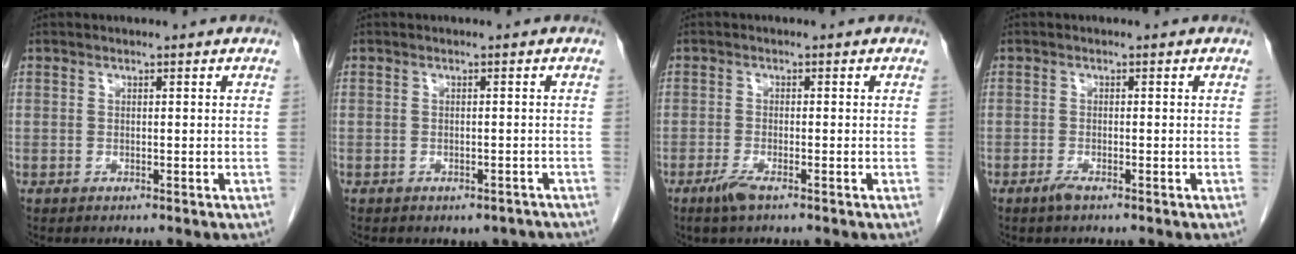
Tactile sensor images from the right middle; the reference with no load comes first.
{"total": 3.4, "force": [-2.9, 1.7, 0.7], "torque": [-0.002, 0.008, -0.034]}
{"total": 2.5, "force": [-1.7, 0.3, 1.8], "torque": [-0.043, -0.005, -0.035]}
{"total": 1.3, "force": [-0.9, 0.1, 0.9], "torque": [-0.022, -0.003, -0.018]}